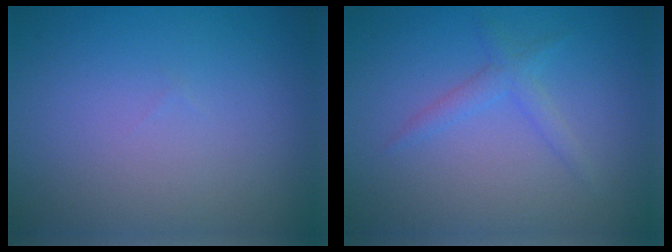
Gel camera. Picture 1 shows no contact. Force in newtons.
{"total": 1.6, "press": 1.6, "slide": 0.1}